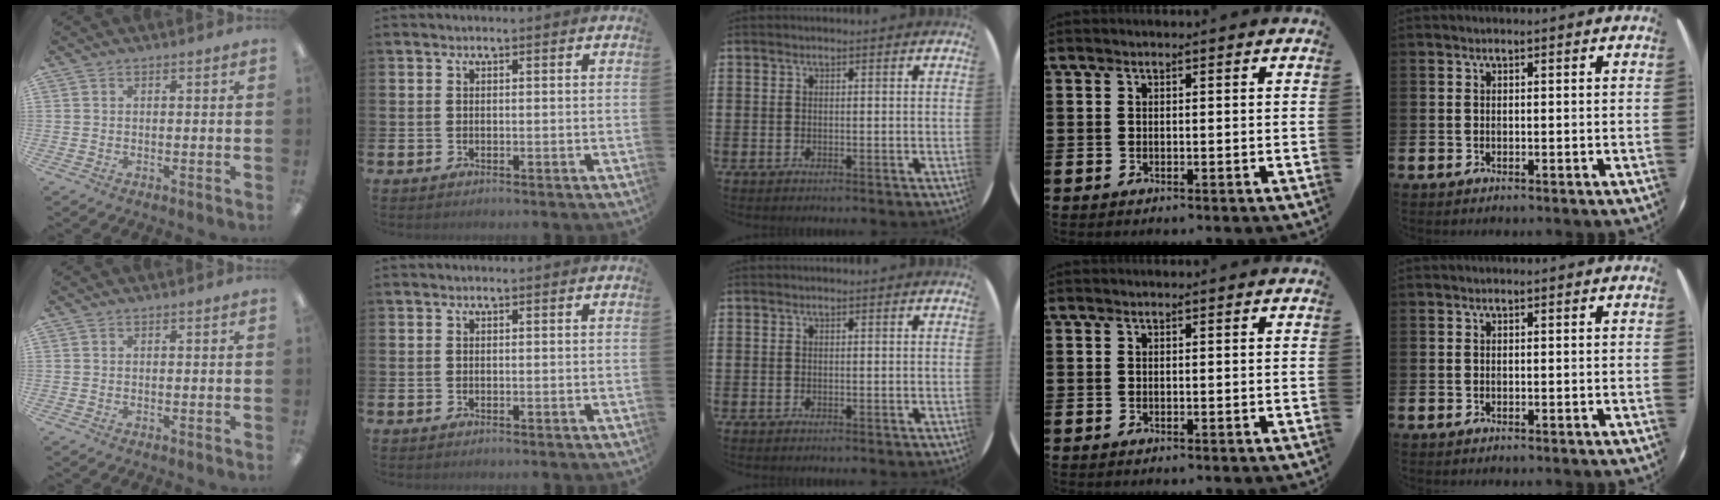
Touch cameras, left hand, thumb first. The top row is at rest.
{}